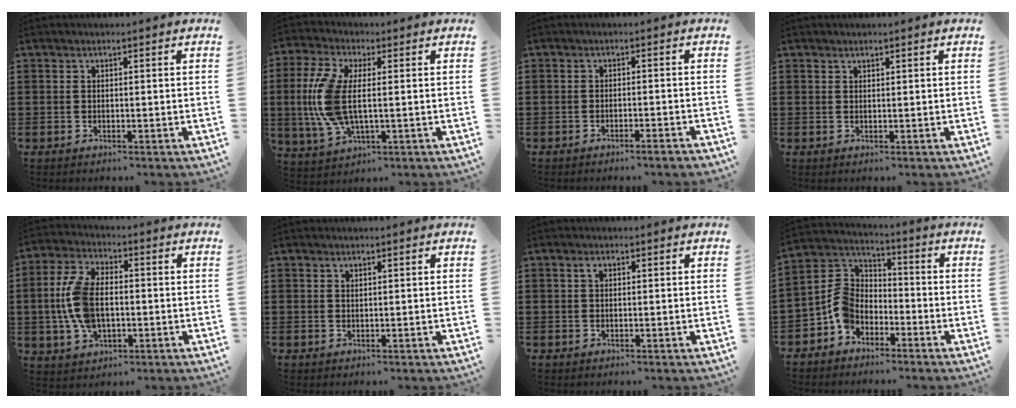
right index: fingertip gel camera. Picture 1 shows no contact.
{"total": 9.9, "force": [0.4, 4.3, 8.9], "torque": [-0.221, -0.012, -0.001]}
{"total": 1.6, "force": [-1.4, -0.2, 0.8], "torque": [-0.014, -0.002, -0.027]}
{"total": 0.6, "force": [0.5, 0.3, 0.1], "torque": [-0.003, 0.002, 0.010]}
{"total": 9.5, "force": [-0.7, 5.6, 7.7], "torque": [-0.190, 0.003, -0.020]}
{"total": 0.6, "force": [0.5, 0.2, 0.2], "torque": [-0.005, 0.001, 0.009]}
{"total": 1.0, "force": [0.4, 0.6, 0.7], "torque": [-0.016, 0.005, 0.006]}
{"total": 6.8, "force": [-2.9, 5.4, 3.0], "torque": [-0.100, 0.008, -0.065]}